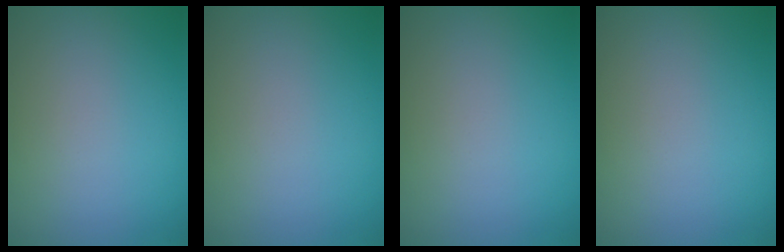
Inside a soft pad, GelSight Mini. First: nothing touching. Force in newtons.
{"total": 0.0}
{"total": 0.0}
{"total": 0.0}